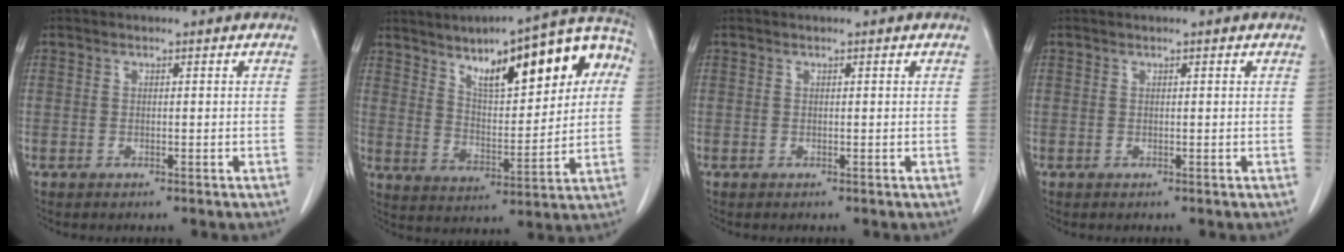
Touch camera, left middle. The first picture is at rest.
{"total": 19.2, "force": [7.7, 5.9, 16.5], "torque": [-0.238, 0.036, 0.119]}
{"total": 0.0}
{"total": 0.6, "force": [0.5, 0.0, 0.4], "torque": [-0.005, 0.006, 0.008]}